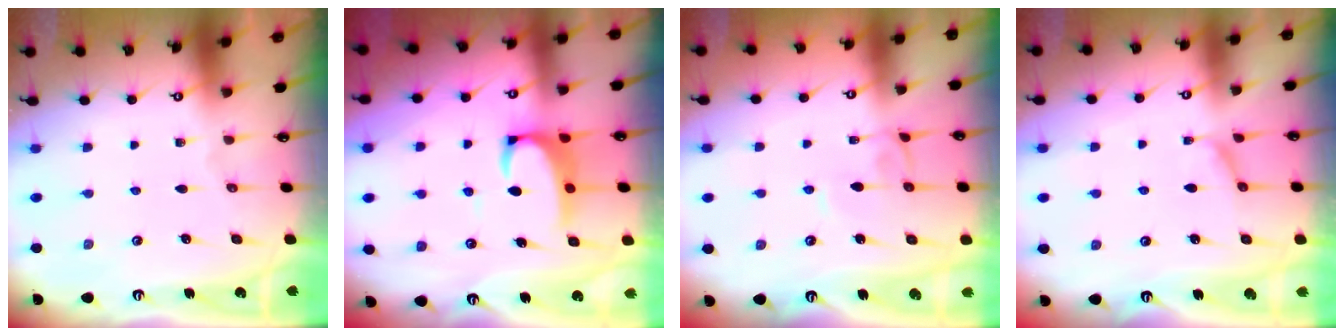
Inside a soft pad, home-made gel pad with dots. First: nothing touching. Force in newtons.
{"total": 3.5, "press": 3.3, "slide": 1.0}
{"total": 2.0, "press": 2.0, "slide": 0.2}
{"total": 1.2, "press": 0.8, "slide": 0.8}